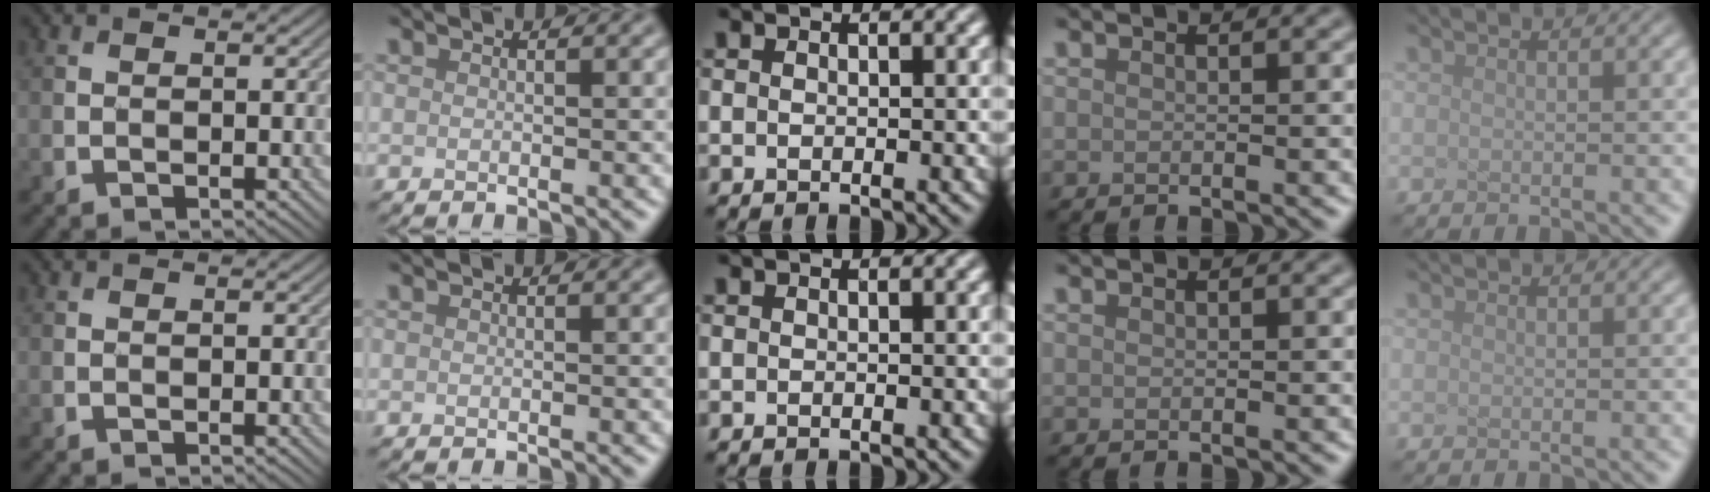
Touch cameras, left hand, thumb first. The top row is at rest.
{}